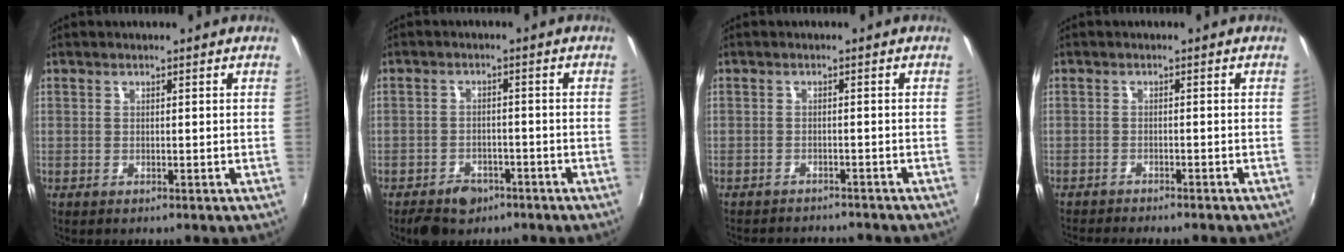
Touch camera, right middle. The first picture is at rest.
{"total": 6.3, "force": [-4.4, 3.9, 2.2], "torque": [-0.065, 0.004, -0.060]}
{"total": 7.2, "force": [-6.7, 1.7, 1.9], "torque": [-0.053, -0.011, -0.095]}
{"total": 5.5, "force": [-5.1, 0.5, 2.0], "torque": [-0.053, -0.017, -0.079]}